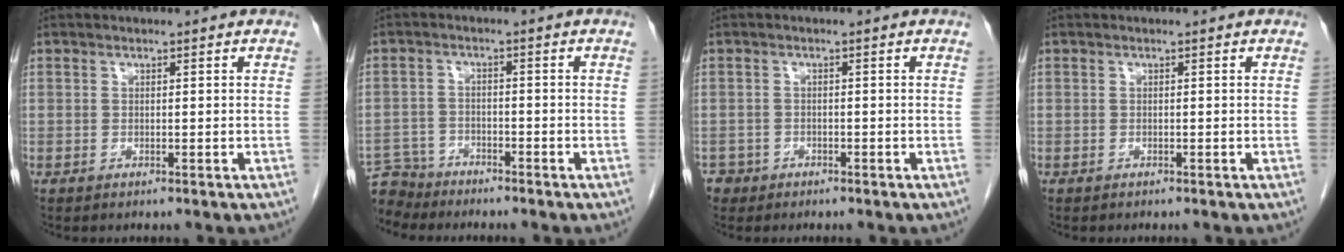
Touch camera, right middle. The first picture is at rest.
{"total": 5.7, "force": [-5.4, 1.7, -0.4], "torque": [0.013, -0.002, -0.102]}
{"total": 2.1, "force": [-1.4, 1.5, -0.3], "torque": [0.001, 0.008, -0.026]}
{"total": 0.0}